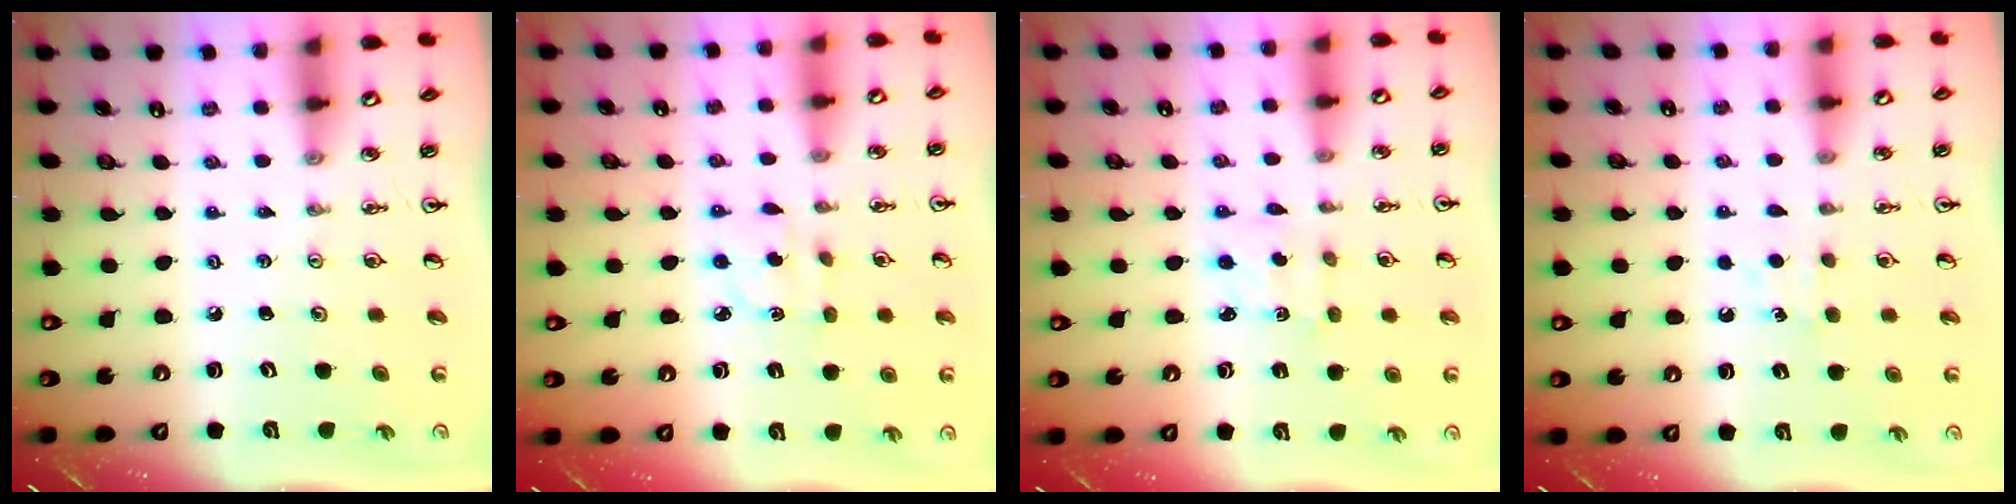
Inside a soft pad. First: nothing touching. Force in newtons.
{"total": 2.0, "press": 2.0, "slide": 0.4}
{"total": 2.3, "press": 2.3, "slide": 0.4}
{"total": 4.5, "press": 4.4, "slide": 0.5}